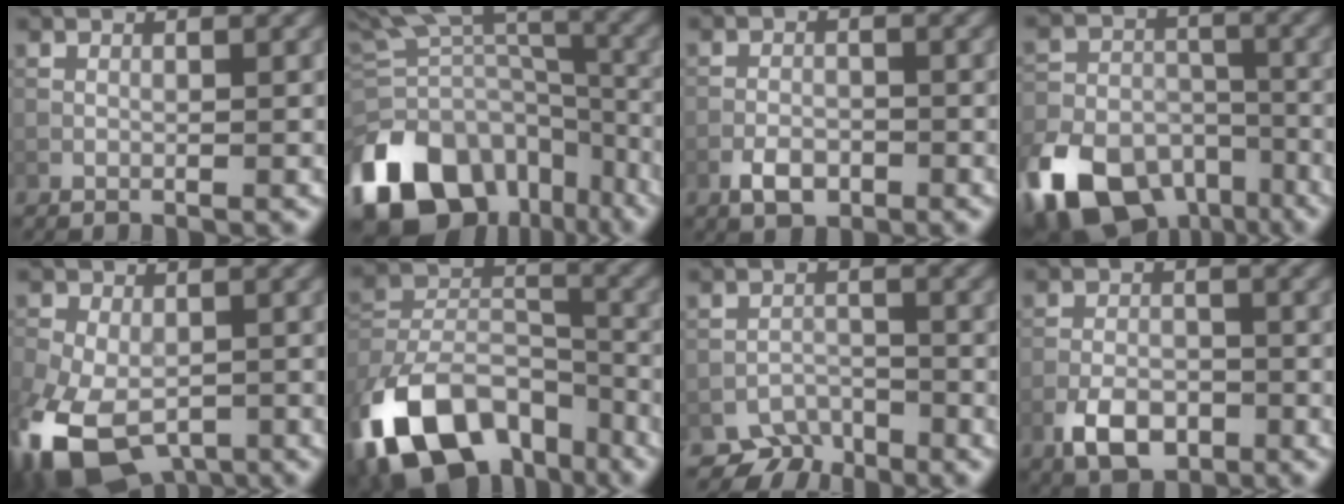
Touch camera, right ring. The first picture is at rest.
{"total": 15.4, "force": [-9.0, 9.5, 8.1], "torque": [-0.207, -0.003, -0.140]}
{"total": 2.5, "force": [-1.4, 1.5, 1.5], "torque": [-0.023, 0.002, -0.029]}
{"total": 14.6, "force": [-9.1, 9.1, 6.9], "torque": [-0.159, -0.028, -0.157]}
{"total": 13.6, "force": [-6.3, 8.2, 8.8], "torque": [-0.192, -0.049, -0.108]}
{"total": 14.5, "force": [-8.6, 8.7, 7.8], "torque": [-0.173, 0.005, -0.152]}
{"total": 2.9, "force": [-2.5, 1.4, 0.3], "torque": [0.008, 0.002, -0.045]}
{"total": 4.4, "force": [-2.4, 2.6, 2.7], "torque": [-0.044, -0.004, -0.048]}